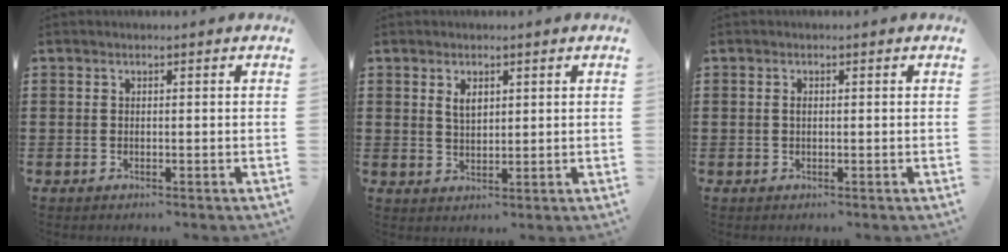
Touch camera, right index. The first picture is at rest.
{"total": 2.4, "force": [1.3, 1.3, 1.7], "torque": [-0.036, 0.003, 0.023]}
{"total": 0.7, "force": [0.0, 0.3, 0.6], "torque": [-0.013, -0.001, 0.001]}